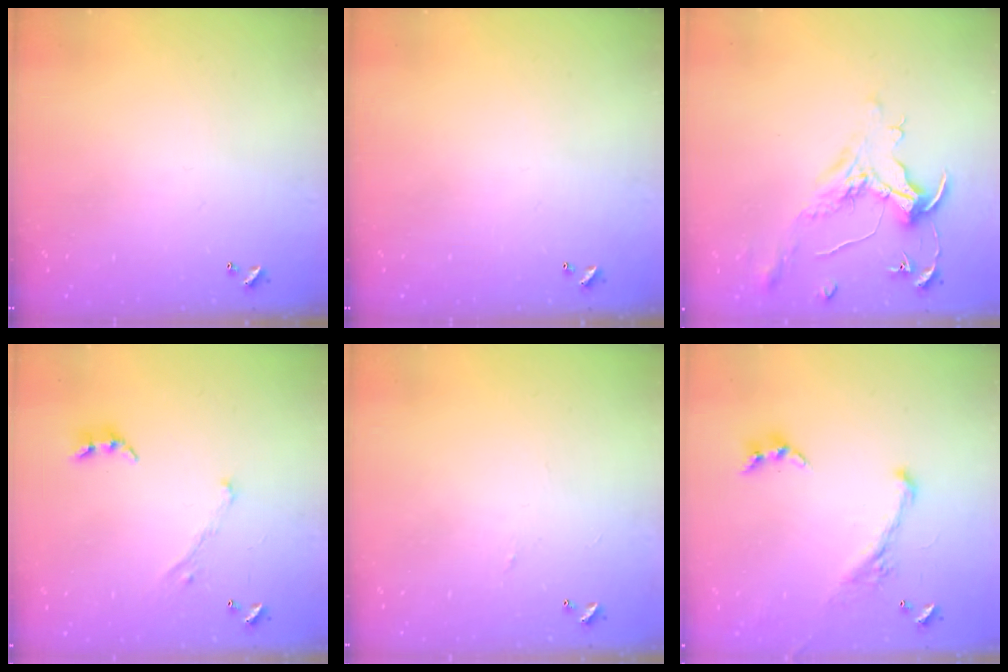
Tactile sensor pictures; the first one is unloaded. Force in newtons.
{"total": 0.0}
{"total": 1.6, "press": 1.4, "slide": 0.7}
{"total": 2.3, "press": 2.2, "slide": 0.6}
{"total": 0.8, "press": 0.7, "slide": 0.3}
{"total": 1.7, "press": 1.0, "slide": 1.3}